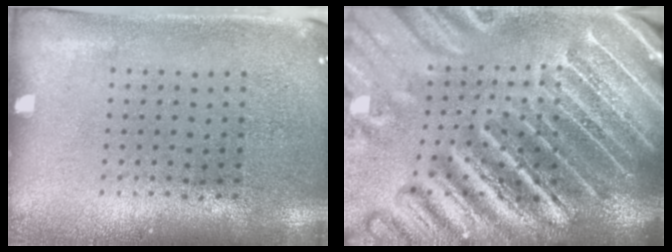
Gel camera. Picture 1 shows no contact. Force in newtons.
{"total": 5.7, "press": 4.9, "slide": 2.9}